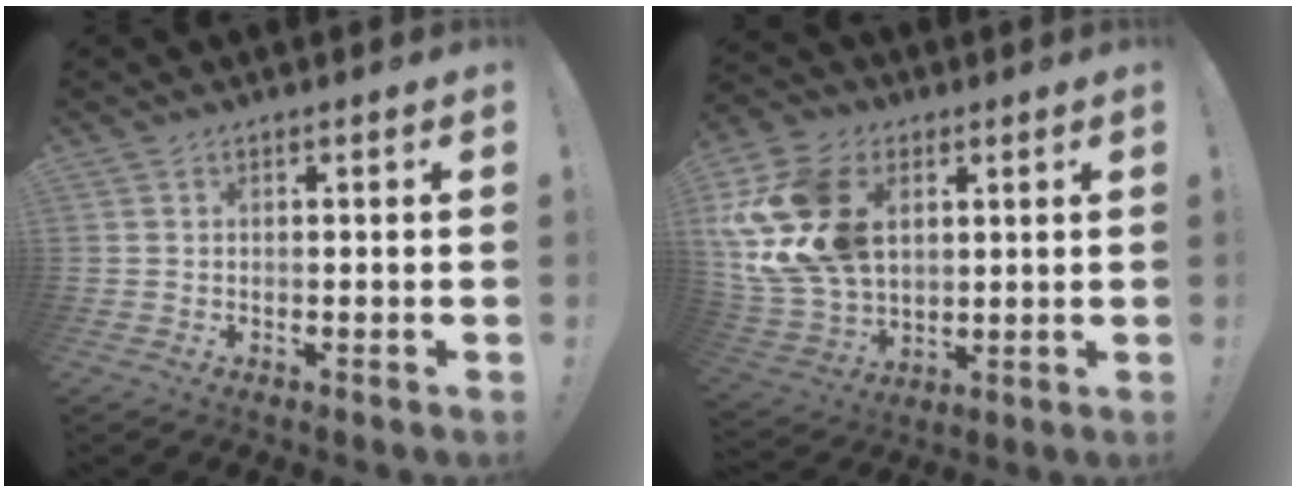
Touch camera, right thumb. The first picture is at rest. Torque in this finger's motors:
{"motor_torque": [0.61, 0.71, 1.47, 0.65, 0.36]}